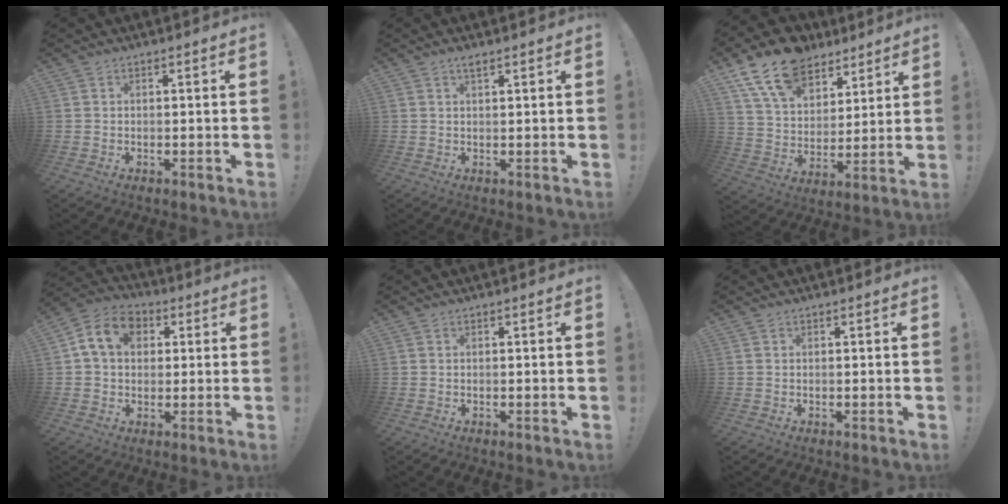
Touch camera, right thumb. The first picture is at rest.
{"total": 1.5, "force": [1.1, 0.2, 1.0], "torque": [-0.021, 0.000, 0.019]}
{"total": 16.8, "force": [11.3, 10.1, 7.2], "torque": [-0.133, -0.068, 0.211]}
{"total": 11.9, "force": [3.5, 9.1, 6.9], "torque": [-0.104, 0.007, 0.069]}
{"total": 0.0}
{"total": 0.0}